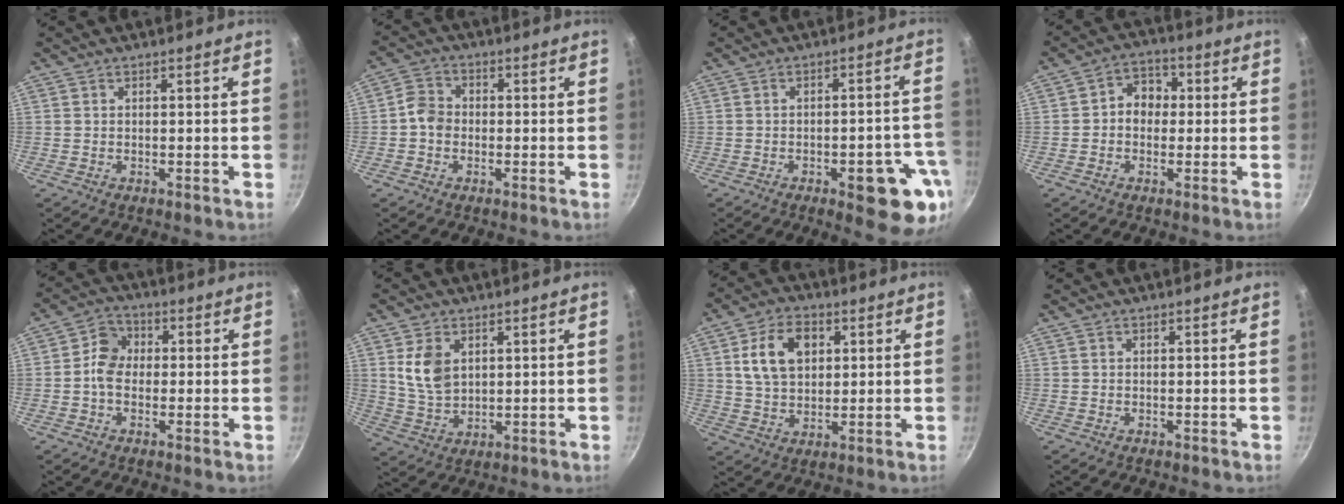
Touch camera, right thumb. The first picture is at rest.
{"total": 4.4, "force": [-0.9, 3.7, 2.2], "torque": [-0.024, 0.017, -0.029]}
{"total": 12.3, "force": [-5.0, 4.4, 10.4], "torque": [-0.086, 0.024, -0.059]}
{"total": 6.2, "force": [0.1, 5.1, 3.4], "torque": [-0.015, 0.015, -0.011]}
{"total": 6.1, "force": [-0.3, 5.0, 3.5], "torque": [-0.036, 0.015, -0.021]}
{"total": 7.8, "force": [2.5, 5.3, 5.2], "torque": [-0.088, -0.018, 0.055]}
{"total": 11.1, "force": [3.1, 7.7, 7.4], "torque": [-0.112, -0.001, 0.052]}
{"total": 0.0}